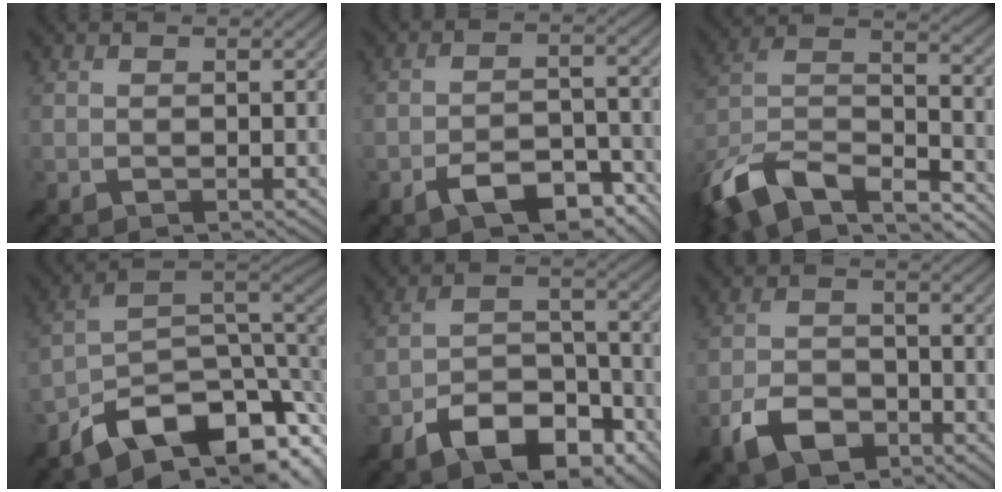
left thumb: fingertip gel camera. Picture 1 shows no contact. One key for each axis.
{"total": 7.3, "fx": -4.8, "fy": 2.9, "fz": 4.6, "tx": -0.073, "ty": 0.002, "tz": -0.084}
{"total": 16.1, "fx": -11.5, "fy": 7.0, "fz": 8.8, "tx": -0.221, "ty": -0.019, "tz": -0.194}
{"total": 12.7, "fx": -5.9, "fy": 6.8, "fz": 9.0, "tx": -0.158, "ty": -0.017, "tz": -0.086}
{"total": 9.4, "fx": -6.2, "fy": 4.6, "fz": 5.3, "tx": -0.083, "ty": -0.001, "tz": -0.122}
{"total": 5.9, "fx": -3.7, "fy": 3.2, "fz": 3.3, "tx": -0.066, "ty": -0.006, "tz": -0.079}